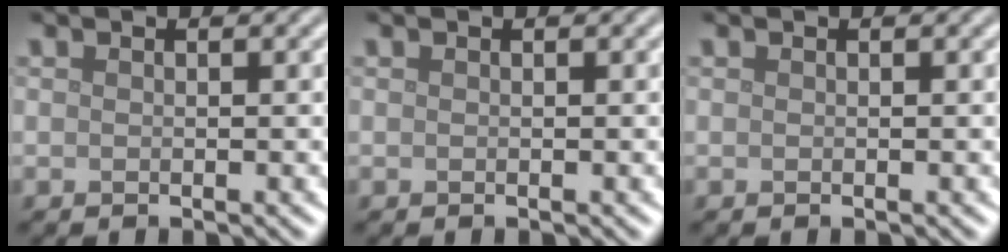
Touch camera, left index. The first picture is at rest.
{"total": 0.0}
{"total": 0.0}